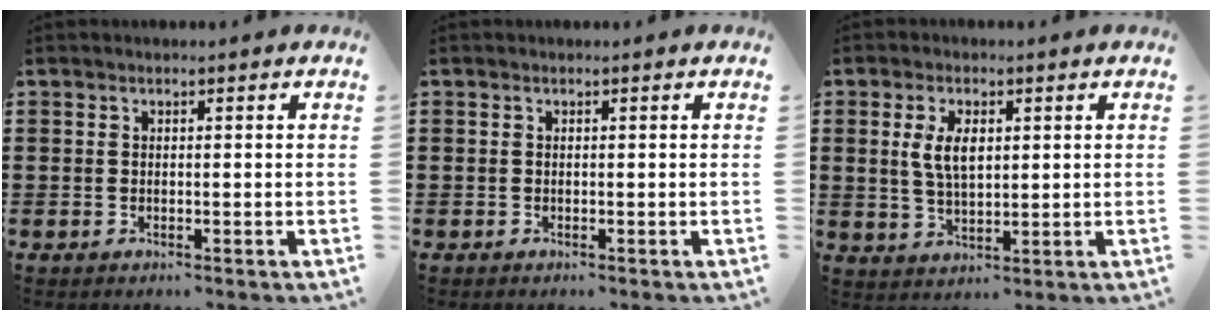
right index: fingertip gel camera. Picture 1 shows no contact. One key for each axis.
{"total": 0.0}
{"total": 5.3, "fx": 1.2, "fy": 2.6, "fz": 4.4, "tx": -0.085, "ty": 0.006, "tz": 0.018}